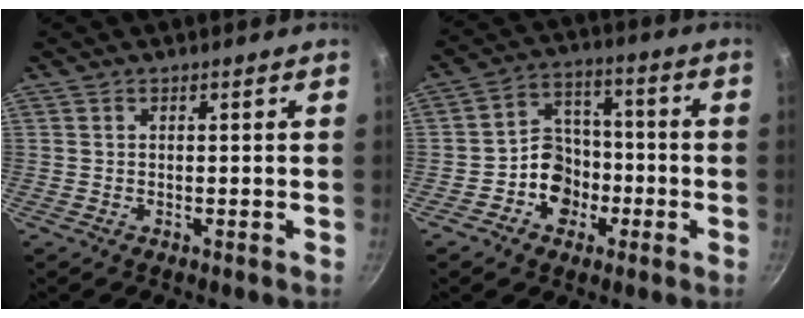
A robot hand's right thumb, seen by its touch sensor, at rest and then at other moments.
{"total": 9.3, "force": [-3.3, 7.8, 3.8], "torque": [-0.012, 0.044, -0.064]}